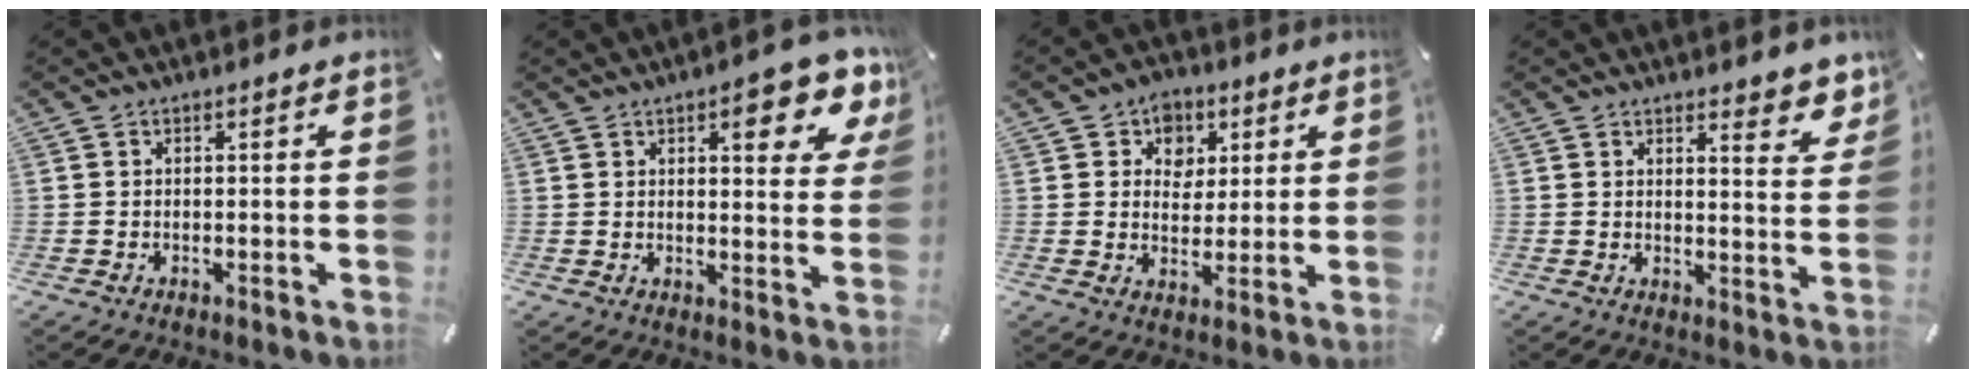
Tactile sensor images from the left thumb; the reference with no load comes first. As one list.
[{"total": 10.8, "force": [6.1, 3.8, 8.1], "torque": [-0.094, -0.035, 0.096]}, {"total": 6.6, "force": [2.1, 6.1, 1.7], "torque": [-0.024, -0.010, 0.034]}, {"total": 5.7, "force": [4.8, 2.3, 2.0], "torque": [-0.008, -0.046, 0.081]}]